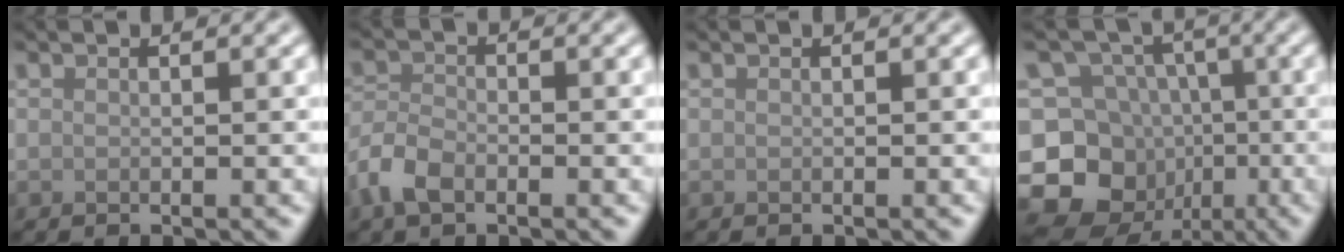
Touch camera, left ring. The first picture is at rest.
{"total": 3.0, "force": [-1.9, 1.6, 1.8], "torque": [-0.034, 0.002, -0.048]}
{"total": 0.0}
{"total": 13.6, "force": [-5.7, 11.7, 4.0], "torque": [-0.109, -0.015, -0.105]}